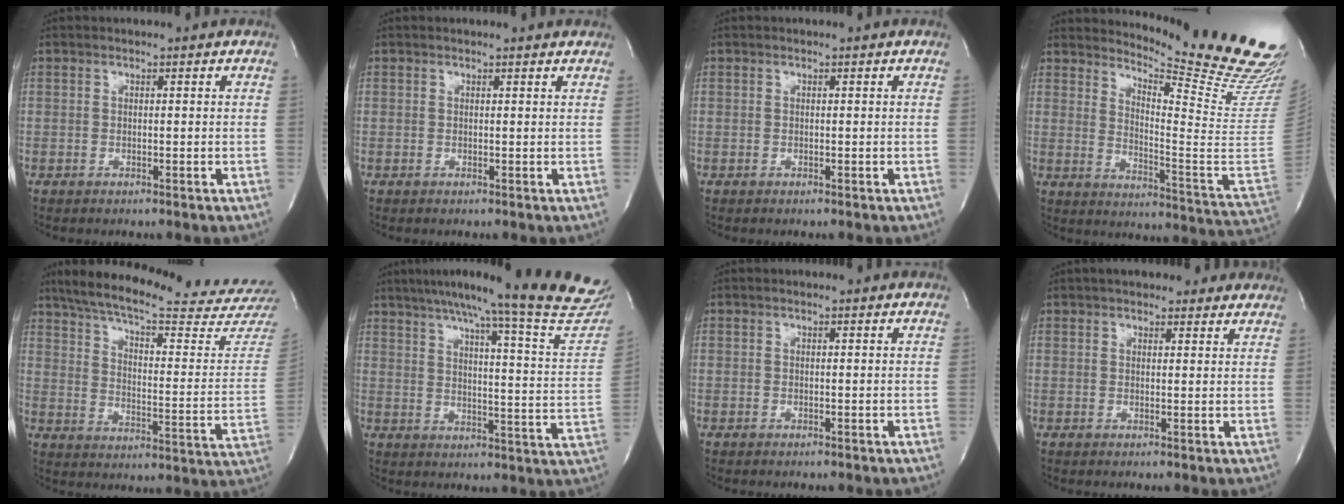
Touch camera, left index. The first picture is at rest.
{"total": 2.6, "force": [2.5, 0.5, 0.3], "torque": [-0.012, 0.003, 0.017]}
{"total": 0.0}
{"total": 21.4, "force": [19.3, -1.0, 9.1], "torque": [-0.150, -0.149, 0.241]}
{"total": 27.6, "force": [24.8, 1.0, 12.2], "torque": [-0.196, -0.074, 0.322]}
{"total": 23.7, "force": [21.2, -0.5, 10.6], "torque": [-0.155, -0.078, 0.259]}
{"total": 1.1, "force": [1.1, 0.1, 0.3], "torque": [-0.012, 0.008, 0.012]}
{"total": 12.2, "force": [10.6, 3.6, 4.8], "torque": [-0.044, 0.025, 0.127]}